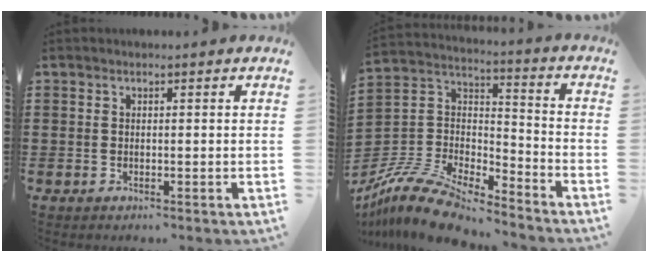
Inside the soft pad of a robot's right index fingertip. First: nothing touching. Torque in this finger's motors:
{"motor_torque": [-1.22, 0.91, -0.15, -0.21]}